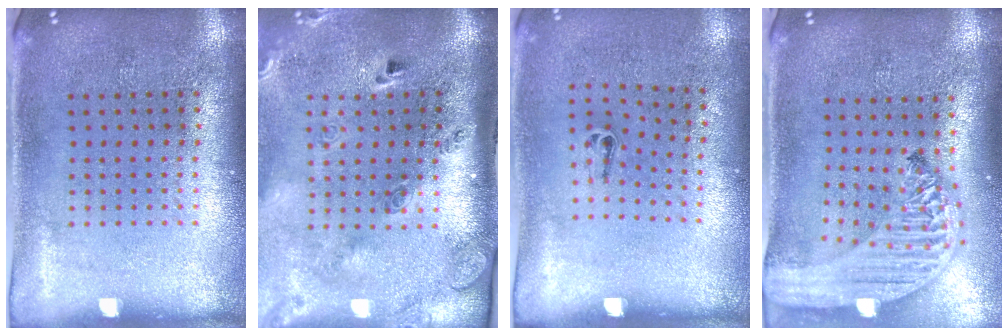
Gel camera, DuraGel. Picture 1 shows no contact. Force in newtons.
{"total": 2.9, "press": 2.0, "slide": 2.1}
{"total": 0.5, "press": 0.2, "slide": 0.5}
{"total": 3.2, "press": 2.5, "slide": 2.0}